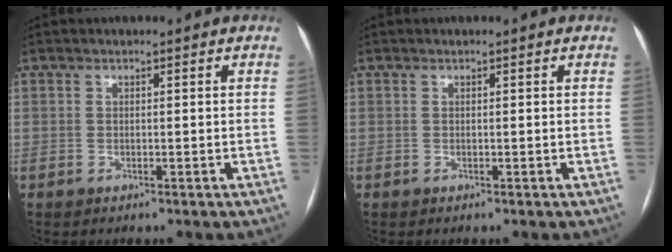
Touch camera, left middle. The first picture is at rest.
{"total": 0.0}